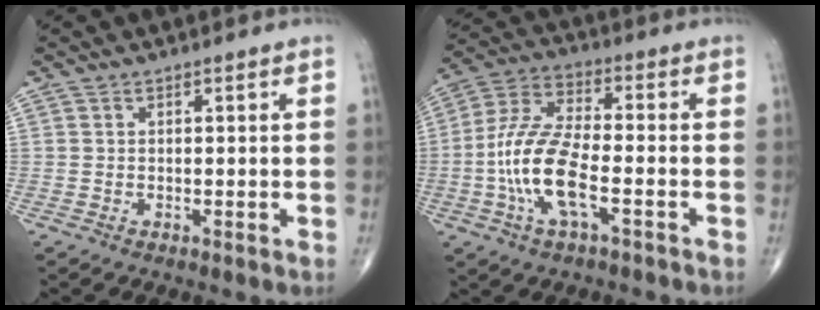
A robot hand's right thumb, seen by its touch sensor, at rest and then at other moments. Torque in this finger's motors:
{"motor_torque": [2.75, 2.26, 1.56, -0.23, 0.23]}